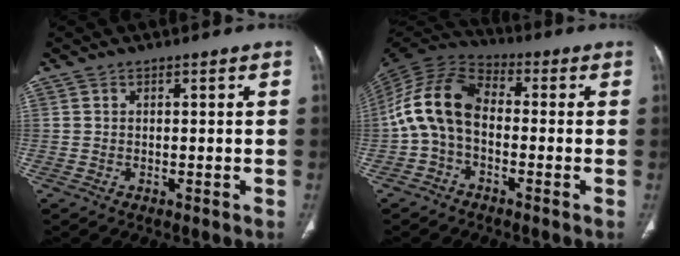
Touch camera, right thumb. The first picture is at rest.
{"total": 11.9, "force": [-1.2, 7.6, 9.1], "torque": [-0.176, 0.034, -0.038]}